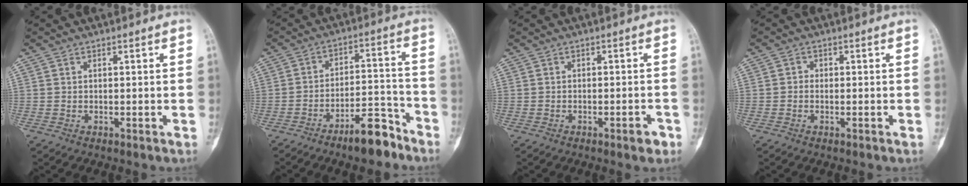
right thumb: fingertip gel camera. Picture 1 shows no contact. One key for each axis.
{"total": 9.8, "fx": -7.2, "fy": 3.2, "fz": 5.8, "tx": -0.080, "ty": 0.069, "tz": -0.121}
{"total": 2.5, "fx": -1.5, "fy": 0.8, "fz": 1.8, "tx": -0.022, "ty": 0.009, "tz": -0.022}
{"total": 1.1, "fx": -0.4, "fy": 0.9, "fz": 0.5, "tx": 0.002, "ty": 0.004, "tz": -0.013}